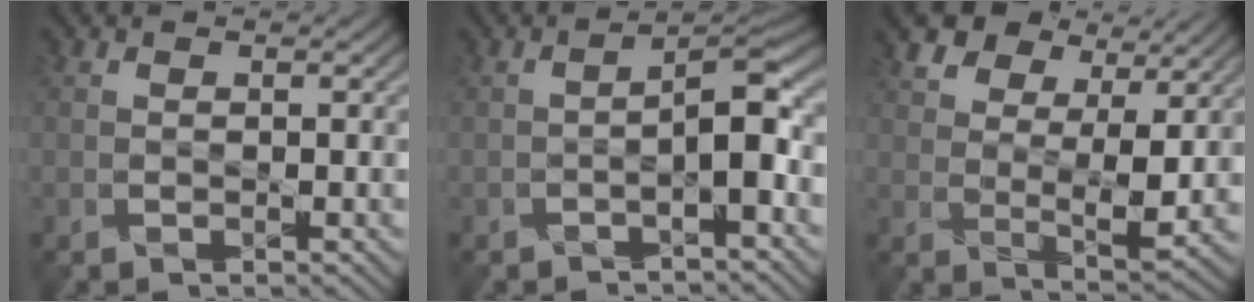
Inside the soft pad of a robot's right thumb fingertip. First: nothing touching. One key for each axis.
{"total": 4.8, "fx": -2.0, "fy": 0.9, "fz": 4.3, "tx": -0.061, "ty": 0.016, "tz": -0.036}
{"total": 10.7, "fx": 7.4, "fy": 4.9, "fz": 6.1, "tx": -0.139, "ty": 0.010, "tz": 0.133}